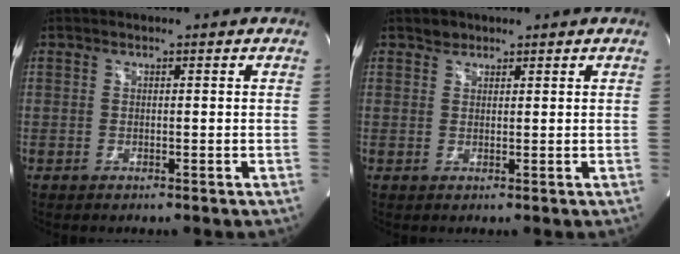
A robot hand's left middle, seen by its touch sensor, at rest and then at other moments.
{"total": 1.4, "force": [1.1, 0.8, 0.0], "torque": [0.001, 0.001, 0.016]}